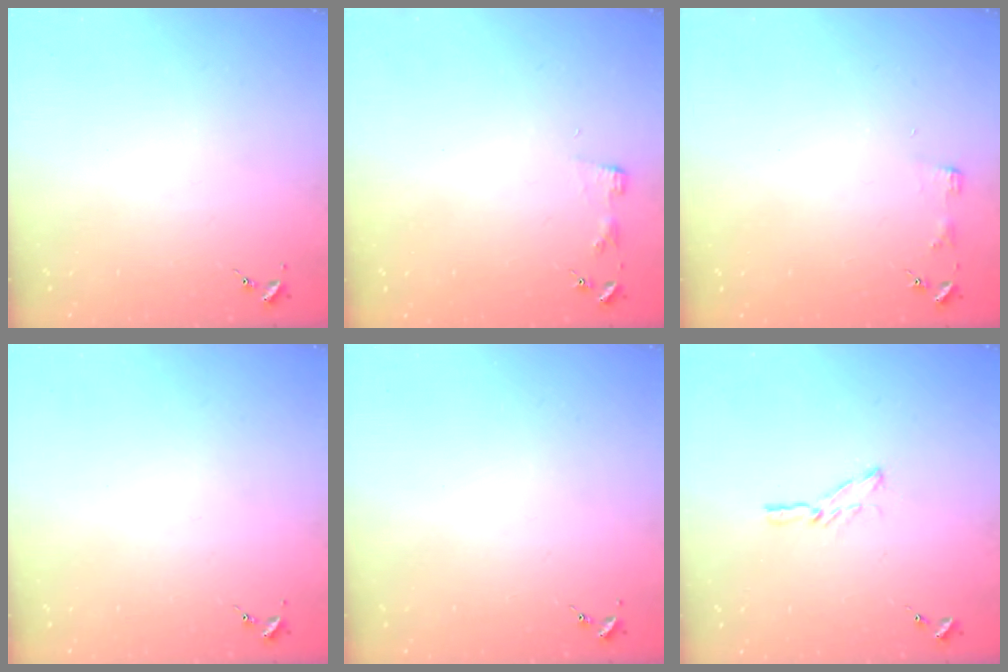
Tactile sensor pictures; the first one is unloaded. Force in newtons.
{"total": 2.9, "press": 2.9, "slide": 0.3}
{"total": 3.4, "press": 3.3, "slide": 0.4}
{"total": 0.0}
{"total": 0.0}
{"total": 6.4, "press": 6.3, "slide": 0.6}